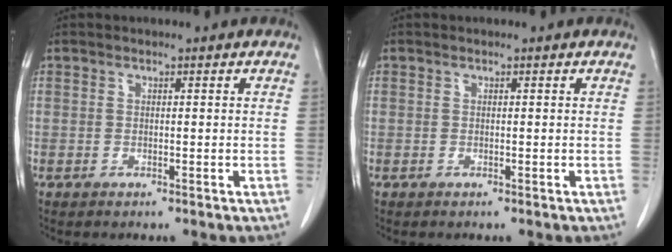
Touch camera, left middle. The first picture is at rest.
{"total": 0.0}